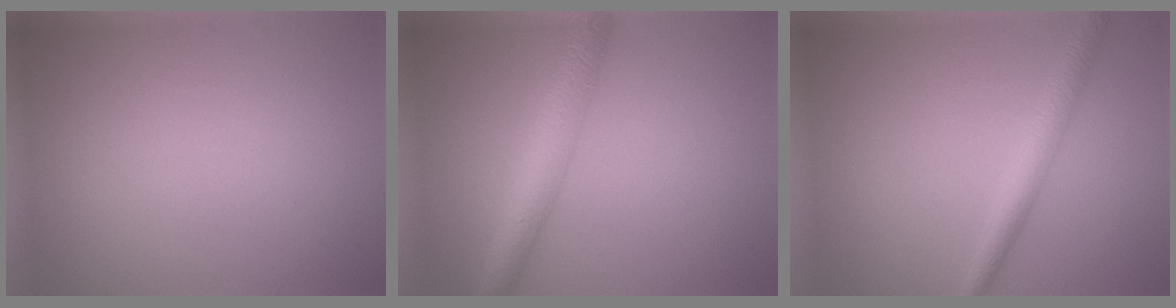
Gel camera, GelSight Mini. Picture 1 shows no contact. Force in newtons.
{"total": 4.2, "press": 4.2, "slide": 0.2}
{"total": 2.7, "press": 2.7, "slide": 0.2}